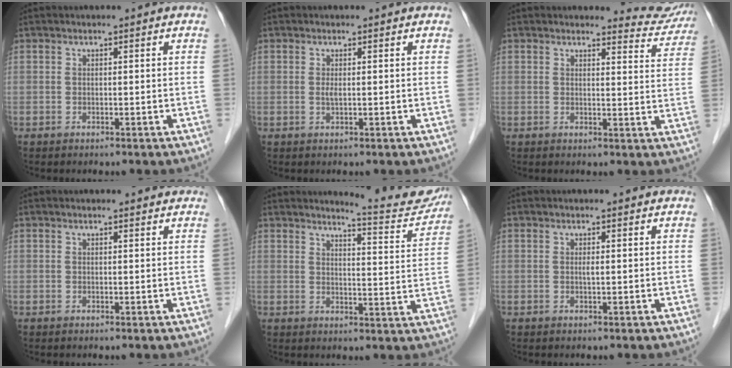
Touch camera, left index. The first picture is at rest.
{"total": 1.0, "force": [0.0, 0.2, 0.9], "torque": [-0.022, -0.002, 0.002]}
{"total": 5.6, "force": [5.4, 0.8, -0.8], "torque": [0.017, -0.036, 0.044]}
{"total": 1.3, "force": [1.3, 0.3, 0.1], "torque": [-0.014, 0.000, 0.011]}
{"total": 8.7, "force": [8.6, 0.3, 1.1], "torque": [-0.014, -0.029, 0.100]}
{"total": 0.6, "force": [0.2, 0.0, 0.5], "torque": [-0.013, -0.001, 0.001]}